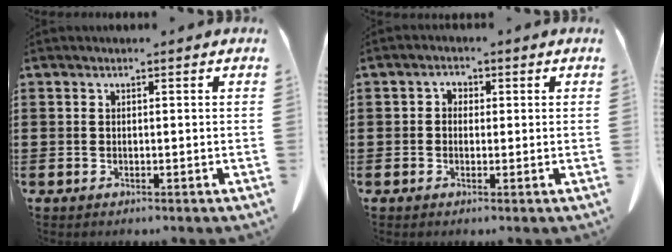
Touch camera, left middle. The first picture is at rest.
{"total": 1.5, "force": [-0.4, 1.2, 0.7], "torque": [-0.017, 0.007, -0.009]}